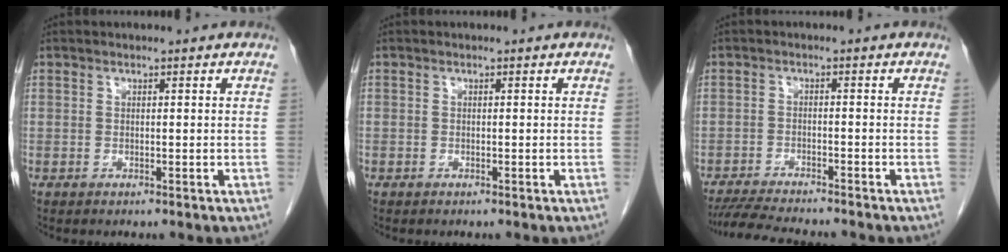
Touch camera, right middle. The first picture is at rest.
{"total": 0.0}
{"total": 8.7, "force": [-7.9, 0.4, 3.6], "torque": [-0.058, -0.018, -0.127]}